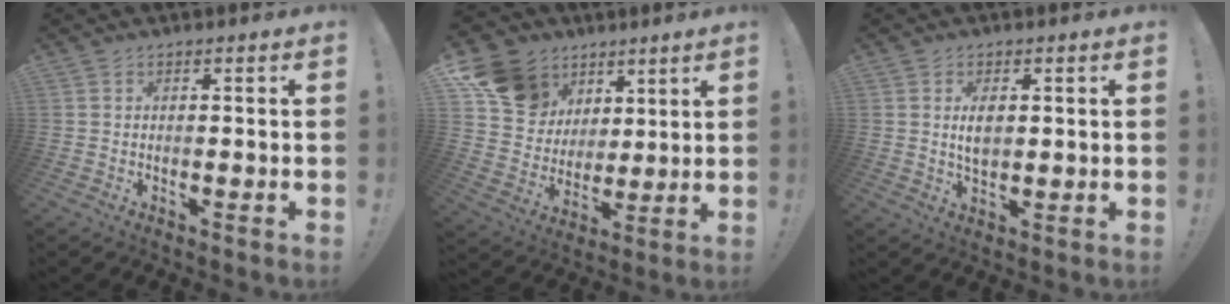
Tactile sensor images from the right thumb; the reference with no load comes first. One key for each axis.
{"total": 15.6, "fx": 8.1, "fy": 12.3, "fz": 5.4, "tx": -0.086, "ty": -0.043, "tz": 0.173}
{"total": 4.5, "fx": 0.8, "fy": 2.5, "fz": 3.7, "tx": -0.065, "ty": -0.003, "tz": 0.008}